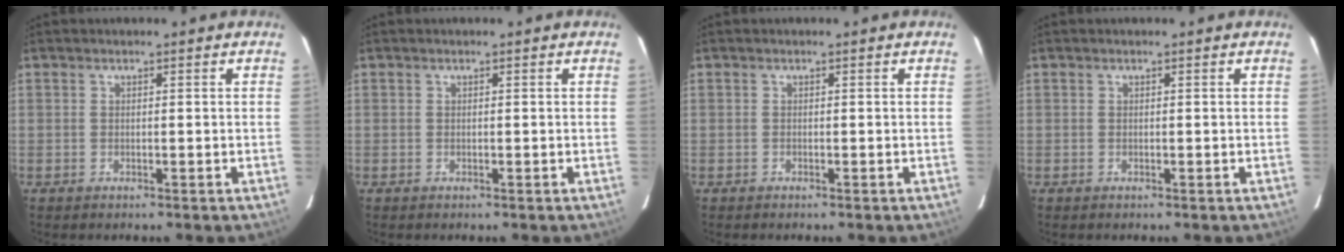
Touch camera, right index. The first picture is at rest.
{"total": 0.0}
{"total": 0.0}
{"total": 0.0}